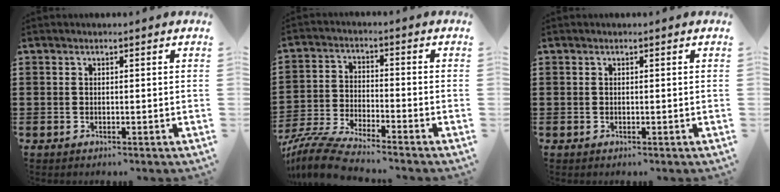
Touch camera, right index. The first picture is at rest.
{"total": 7.2, "force": [-6.8, -0.1, 2.3], "torque": [-0.063, -0.008, -0.137]}
{"total": 0.0}